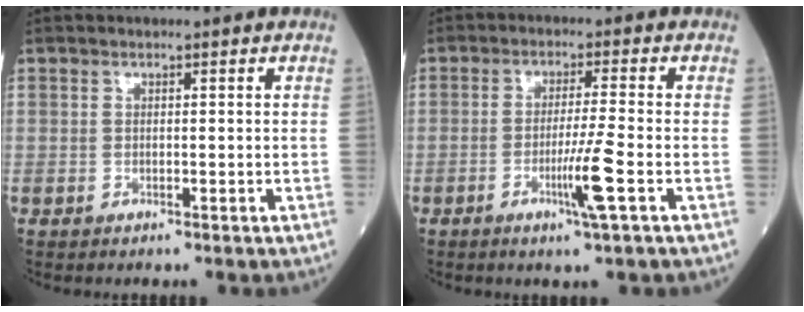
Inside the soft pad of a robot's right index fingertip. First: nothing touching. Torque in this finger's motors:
{"motor_torque": [0.85, -0.17, 0.45, 0.15]}